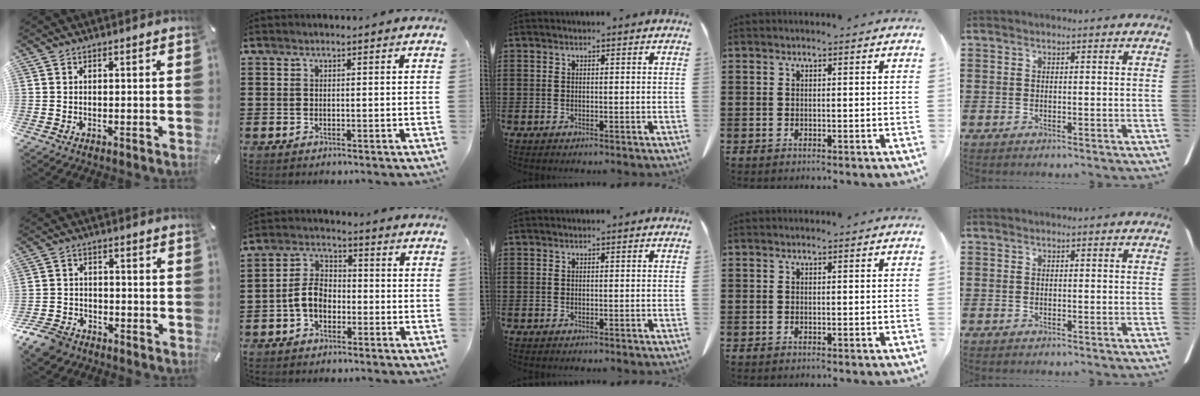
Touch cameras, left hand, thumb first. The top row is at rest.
{"thumb": {"total": 6.8, "force": [-5.3, 3.9, 2.0], "torque": [-0.045, 0.028, -0.103]}, "index": {"total": 5.7, "force": [-2.0, 3.8, 3.8], "torque": [-0.090, 0.009, -0.044]}}